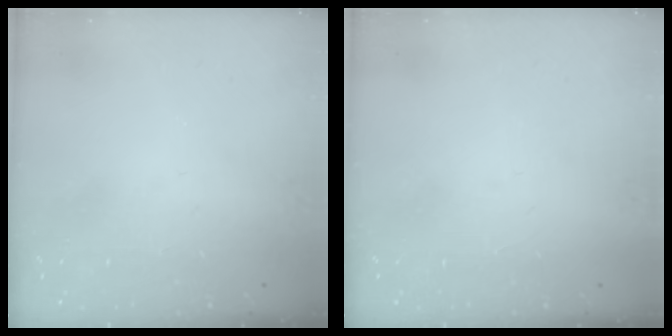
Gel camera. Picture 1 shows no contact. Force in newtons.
{"total": 1.5, "press": 1.5, "slide": 0.1}